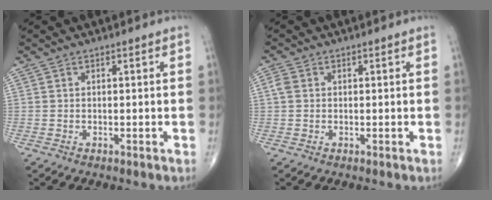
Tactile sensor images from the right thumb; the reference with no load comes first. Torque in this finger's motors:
{"motor_torque": [-0.22, 0.16, 0.14, -0.04, 0.08]}